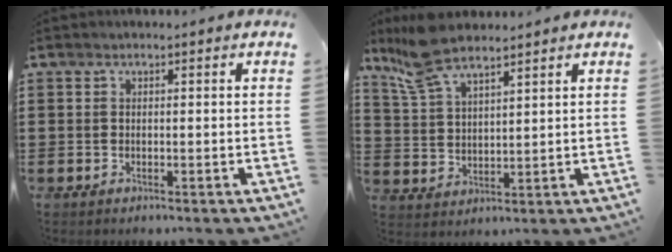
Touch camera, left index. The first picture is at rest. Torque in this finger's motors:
{"motor_torque": [1.14, -1.00, 0.64, 0.19]}